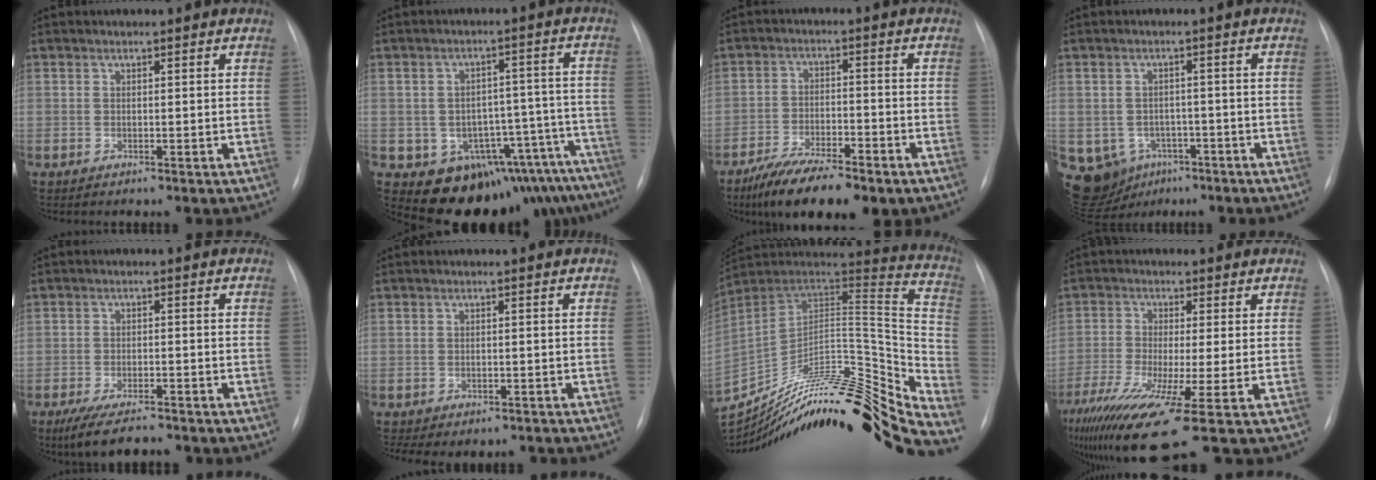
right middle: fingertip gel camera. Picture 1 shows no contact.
{"total": 14.9, "force": [-12.2, 7.2, 4.7], "torque": [-0.030, 0.061, -0.139]}
{"total": 11.9, "force": [-8.5, 3.2, 7.7], "torque": [-0.130, -0.017, -0.141]}
{"total": 12.8, "force": [-5.6, 10.9, 3.9], "torque": [-0.105, 0.016, -0.063]}
{"total": 7.3, "force": [-6.0, 1.6, 4.0], "torque": [-0.069, -0.016, -0.097]}
{"total": 7.3, "force": [-5.6, 3.9, 2.6], "torque": [-0.041, 0.012, -0.065]}
{"total": 33.8, "force": [-28.0, 1.6, 18.8], "torque": [-0.206, -0.019, -0.420]}
{"total": 14.1, "force": [-8.3, 0.7, 11.4], "torque": [-0.222, -0.045, -0.146]}